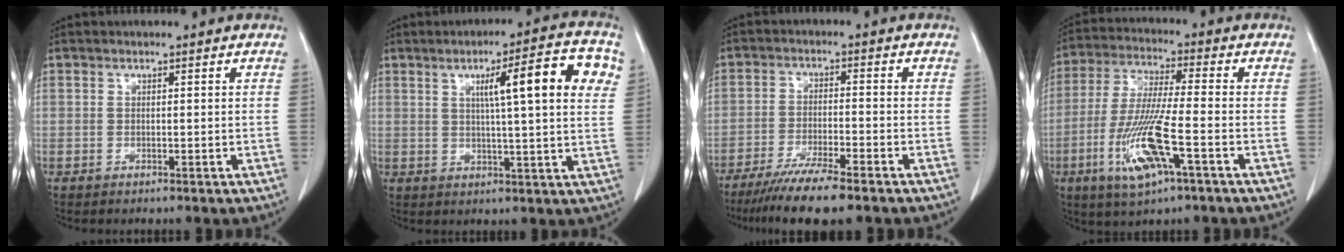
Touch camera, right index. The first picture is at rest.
{"total": 12.6, "force": [4.2, 0.9, 11.8], "torque": [-0.164, 0.017, 0.054]}
{"total": 9.5, "force": [-7.3, 0.3, 6.0], "torque": [-0.094, -0.023, -0.121]}
{"total": 12.6, "force": [-4.8, 1.3, 11.6], "torque": [-0.243, -0.020, -0.088]}